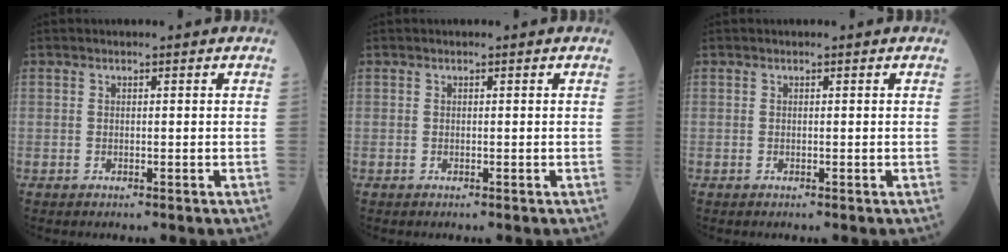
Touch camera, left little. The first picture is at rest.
{"total": 0.0}
{"total": 0.0}